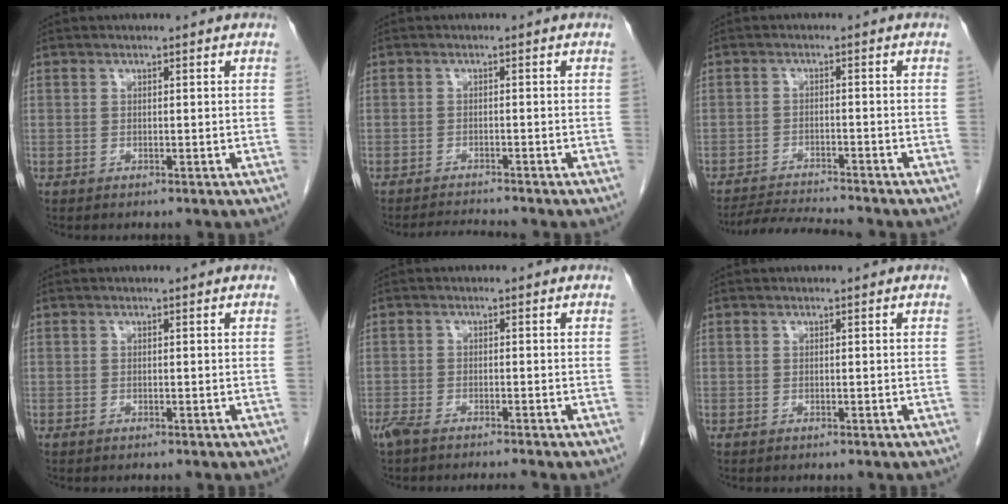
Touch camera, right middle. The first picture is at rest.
{"total": 2.6, "force": [-2.5, -0.8, 0.0], "torque": [-0.004, -0.018, -0.041]}
{"total": 6.1, "force": [-6.0, -0.7, 1.2], "torque": [-0.019, -0.015, -0.102]}
{"total": 0.0}
{"total": 4.4, "force": [-3.9, 0.1, 2.2], "torque": [-0.039, -0.010, -0.067]}
{"total": 0.0}